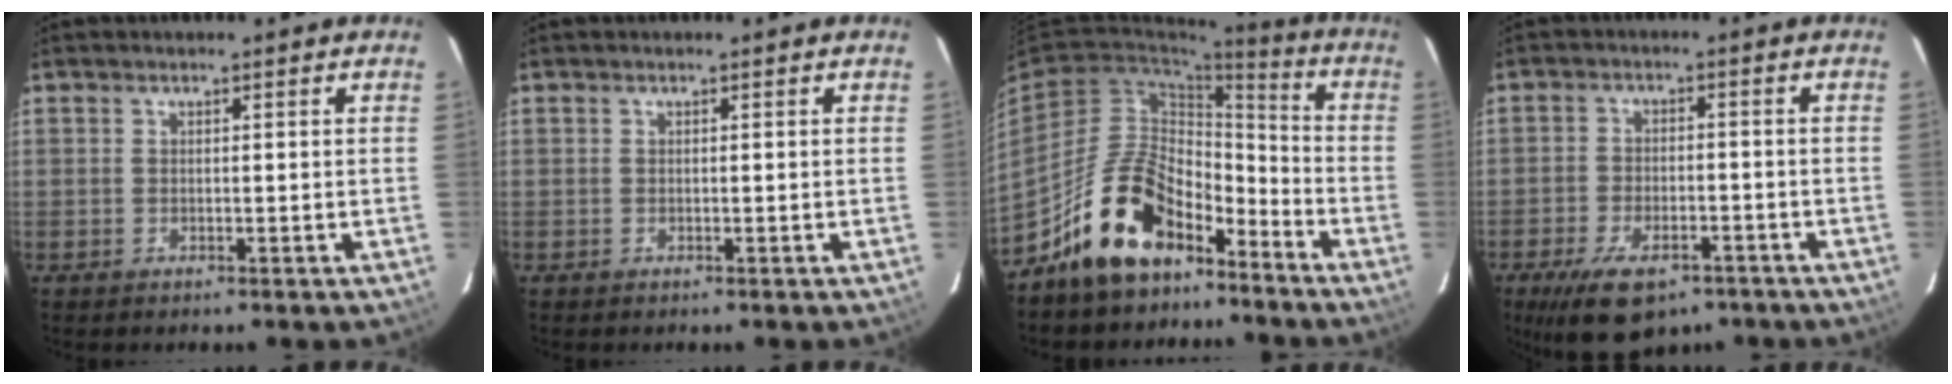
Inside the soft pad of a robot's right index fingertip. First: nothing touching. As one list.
[{"total": 0.0}, {"total": 16.3, "force": [-11.2, 8.2, 8.4], "torque": [-0.167, 0.035, -0.181]}, {"total": 12.5, "force": [-8.2, 5.9, 7.3], "torque": [-0.157, -0.019, -0.129]}]